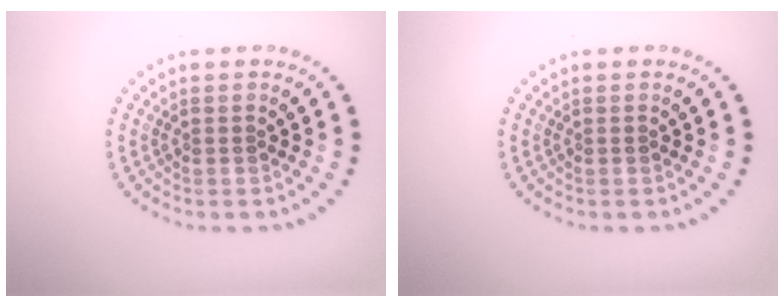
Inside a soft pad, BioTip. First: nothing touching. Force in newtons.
{"total": 0.0}